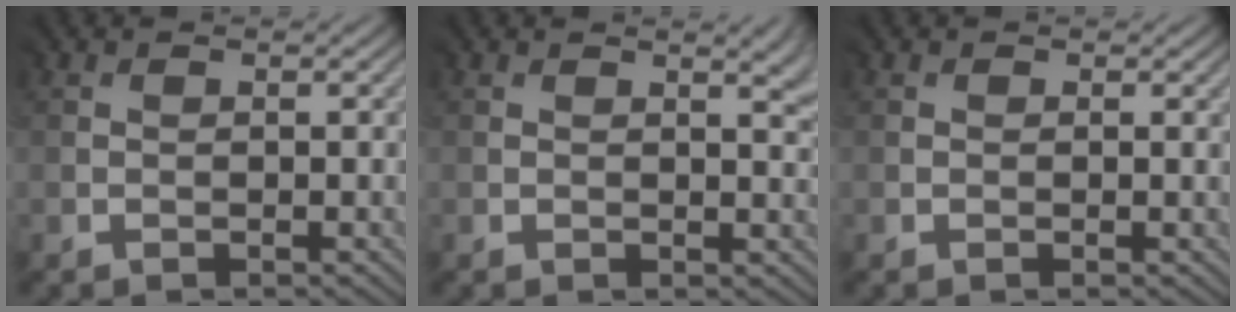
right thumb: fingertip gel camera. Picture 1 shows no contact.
{"total": 3.4, "force": [1.2, 1.0, 3.1], "torque": [-0.034, 0.002, 0.017]}
{"total": 0.7, "force": [0.2, 0.3, 0.6], "torque": [-0.012, -0.001, 0.001]}